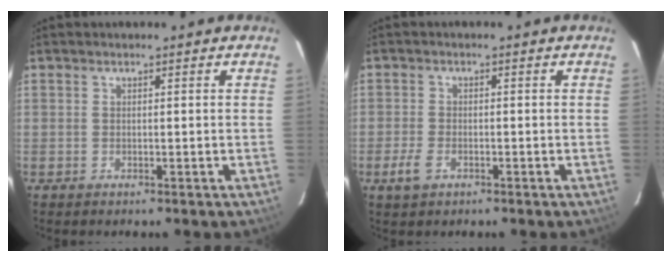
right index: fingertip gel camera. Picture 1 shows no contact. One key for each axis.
{"total": 3.7, "fx": -1.9, "fy": 2.1, "fz": 2.4, "tx": -0.063, "ty": -0.002, "tz": -0.037}